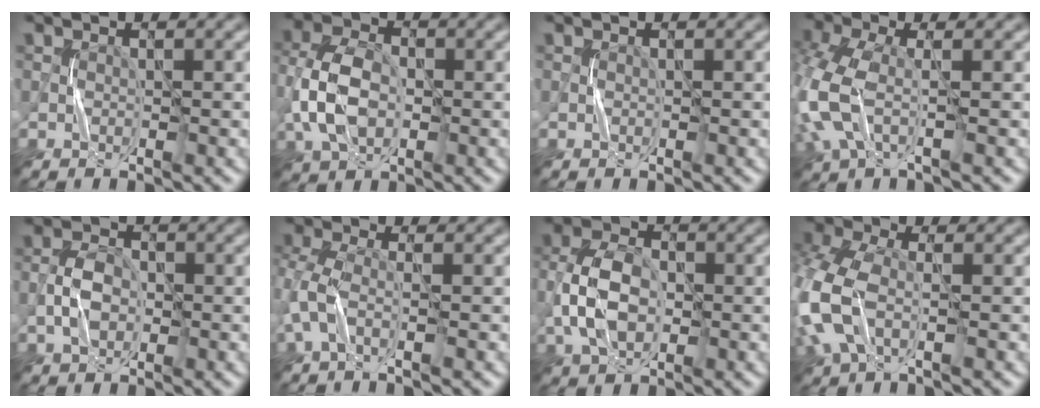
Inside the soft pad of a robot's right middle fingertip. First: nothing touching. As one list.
[{"total": 6.4, "force": [-1.0, 4.2, 4.7], "torque": [-0.109, 0.008, -0.026]}, {"total": 0.0}, {"total": 6.4, "force": [-1.2, 3.4, 5.3], "torque": [-0.152, 0.002, -0.036]}, {"total": 3.2, "force": [-0.7, 2.1, 2.3], "torque": [-0.045, 0.006, -0.016]}, {"total": 3.1, "force": [-0.9, 1.4, 2.6], "torque": [-0.073, 0.006, -0.028]}, {"total": 5.9, "force": [-0.9, 3.8, 4.4], "torque": [-0.097, 0.006, -0.021]}, {"total": 7.6, "force": [-1.6, 4.8, 5.7], "torque": [-0.170, -0.006, -0.045]}]